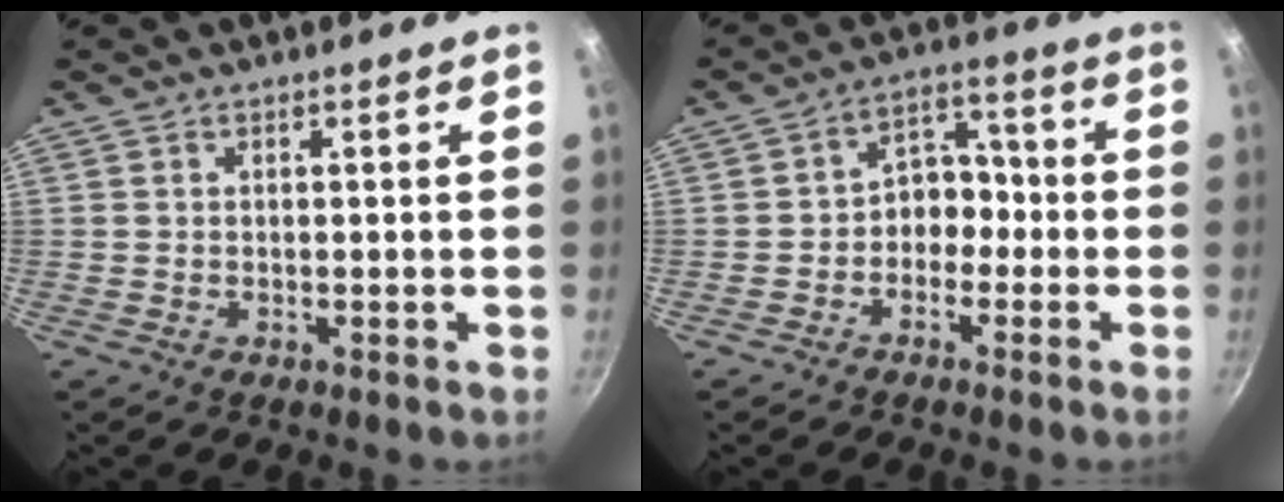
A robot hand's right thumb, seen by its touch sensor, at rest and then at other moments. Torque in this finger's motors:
{"motor_torque": [-0.41, -0.06, 0.25, 0.45, 0.06]}